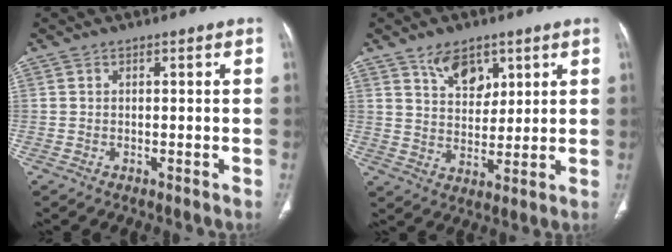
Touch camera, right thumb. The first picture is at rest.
{"total": 8.1, "force": [4.7, 5.0, 4.3], "torque": [-0.043, -0.032, 0.086]}